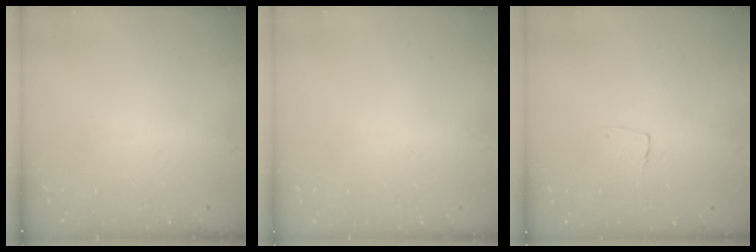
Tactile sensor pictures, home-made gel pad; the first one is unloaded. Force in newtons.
{"total": 0.0}
{"total": 3.8, "press": 3.8, "slide": 0.2}